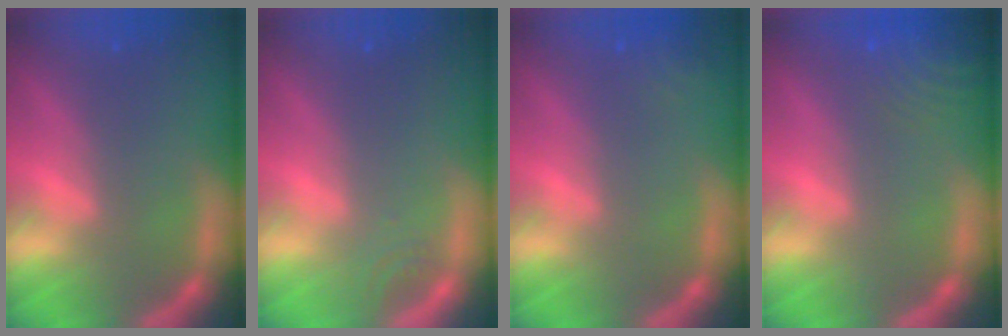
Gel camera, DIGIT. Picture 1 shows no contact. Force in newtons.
{"total": 1.0}
{"total": 1.9}
{"total": 8.0}